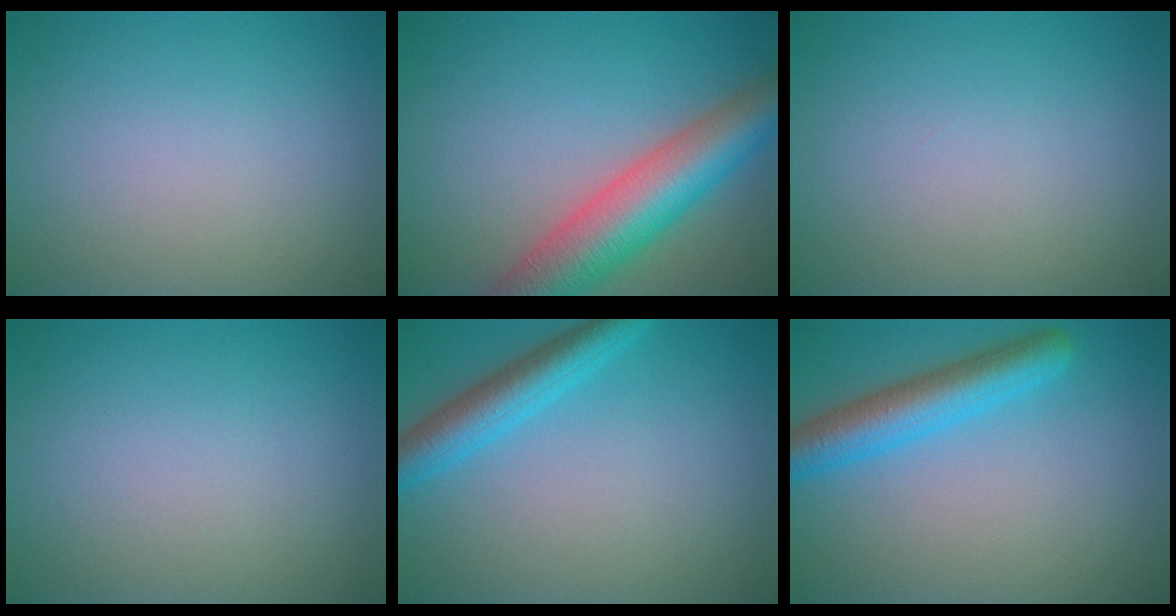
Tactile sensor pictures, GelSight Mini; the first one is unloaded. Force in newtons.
{"total": 8.7, "press": 8.7, "slide": 0.3}
{"total": 0.0}
{"total": 0.0}
{"total": 4.2, "press": 4.2, "slide": 0.3}
{"total": 5.0, "press": 5.0, "slide": 0.3}